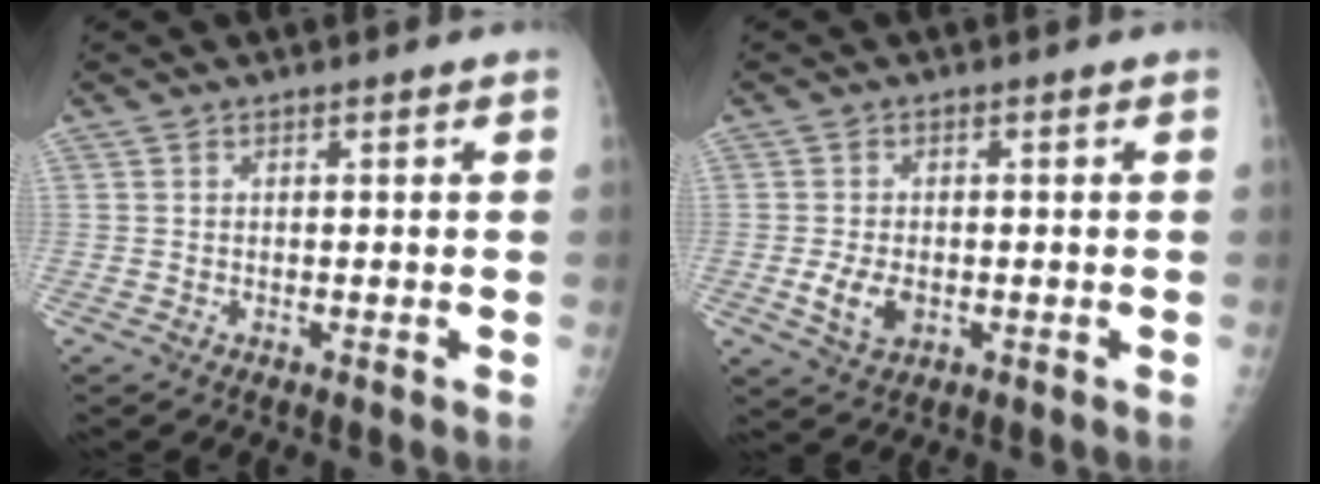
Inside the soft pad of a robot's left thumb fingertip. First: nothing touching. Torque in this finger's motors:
{"motor_torque": [-0.21, 0.44, 0.30, -0.09, 0.03]}